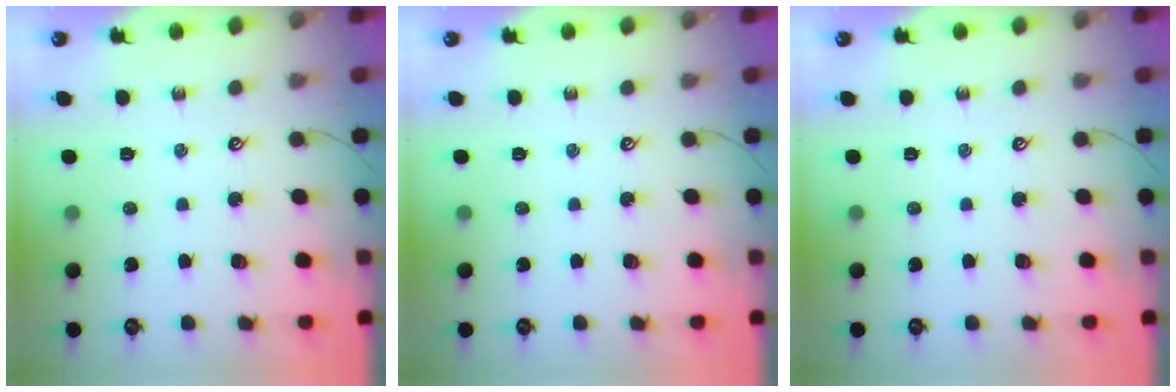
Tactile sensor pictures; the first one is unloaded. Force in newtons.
{"total": 0.0}
{"total": 0.0}